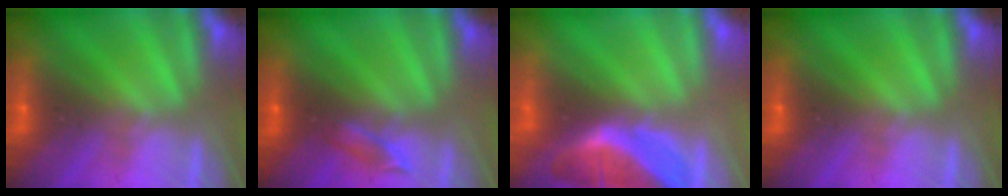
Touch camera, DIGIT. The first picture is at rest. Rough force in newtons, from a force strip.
{"total": 2.2}
{"total": 1.8}
{"total": 0.0}